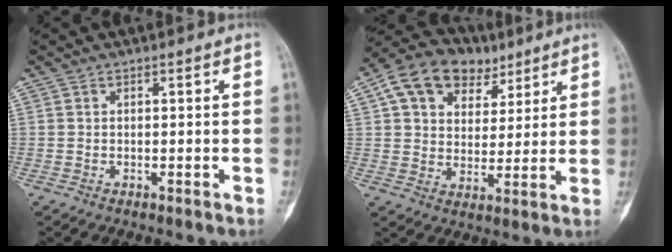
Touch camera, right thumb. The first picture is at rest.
{"total": 15.1, "force": [7.5, 10.5, 7.9], "torque": [-0.102, -0.001, 0.126]}